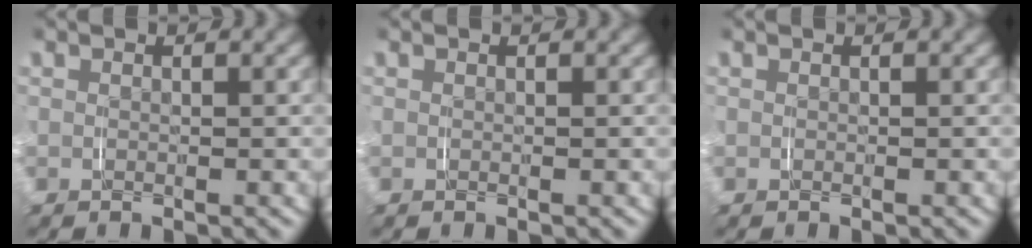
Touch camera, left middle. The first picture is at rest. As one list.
[{"total": 0.0}, {"total": 0.0}]